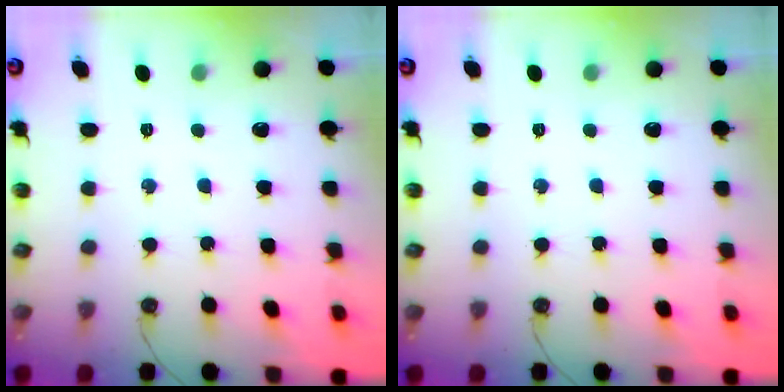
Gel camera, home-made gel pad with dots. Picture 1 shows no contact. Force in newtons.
{"total": 0.0}